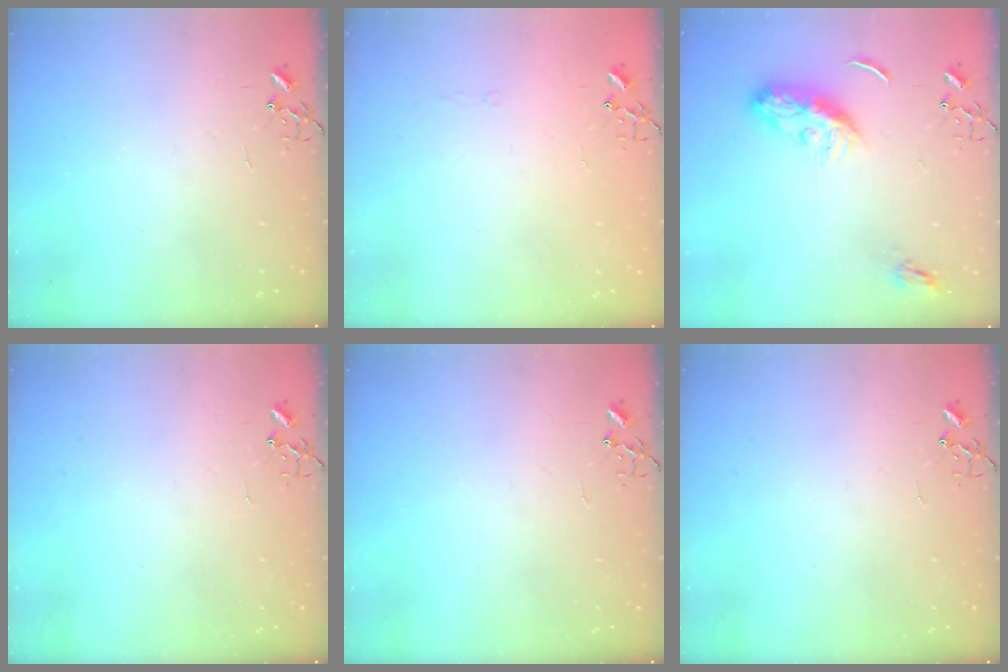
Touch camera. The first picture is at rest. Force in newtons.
{"total": 2.6, "press": 2.6, "slide": 0.5}
{"total": 10.2, "press": 10.2, "slide": 0.3}
{"total": 0.0}
{"total": 0.0}
{"total": 0.0}